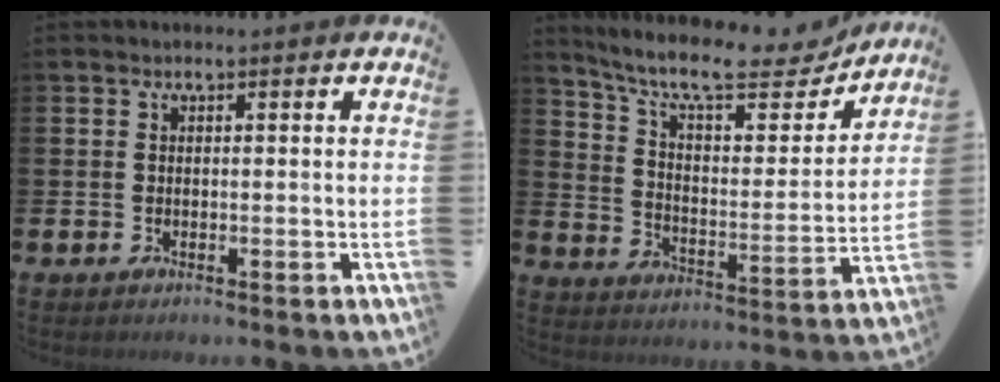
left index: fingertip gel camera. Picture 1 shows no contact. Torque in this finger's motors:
{"motor_torque": [0.97, -1.16, 0.55, 0.15]}